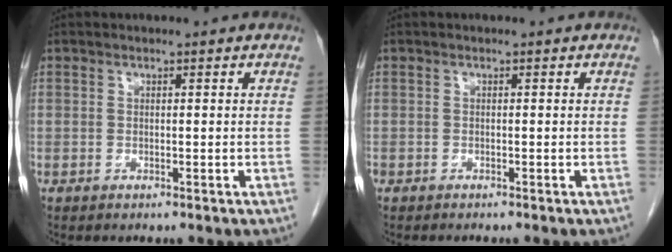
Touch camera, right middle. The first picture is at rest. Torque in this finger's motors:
{"motor_torque": [0.14, -0.08, 0.00, 0.01]}